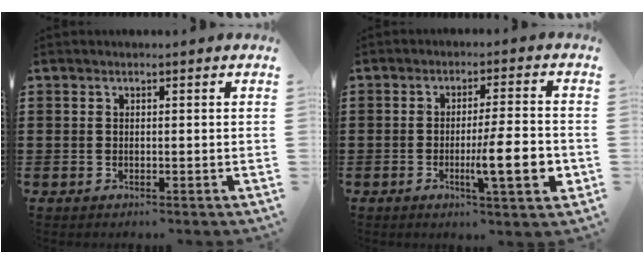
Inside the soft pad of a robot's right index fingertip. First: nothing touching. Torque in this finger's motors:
{"motor_torque": [0.16, 0.05, 0.26, 0.14]}